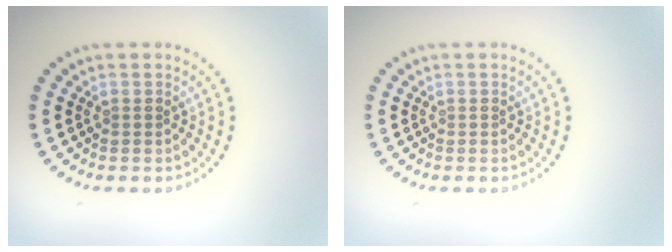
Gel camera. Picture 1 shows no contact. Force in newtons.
{"total": 0.0}